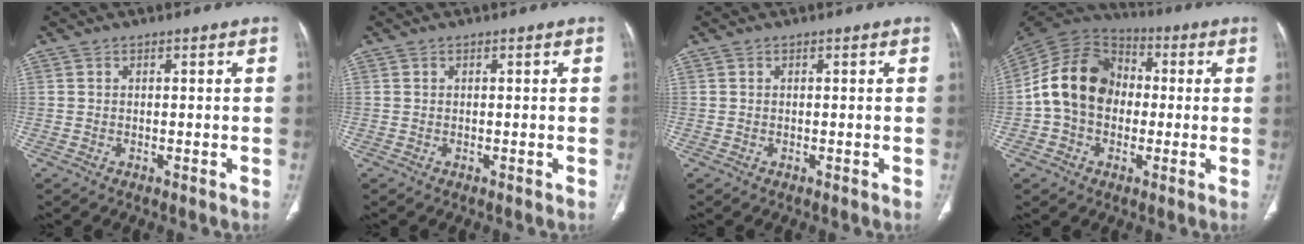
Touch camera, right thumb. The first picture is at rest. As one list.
[{"total": 0.0}, {"total": 0.0}, {"total": 15.5, "force": [-0.4, 12.2, 9.6], "torque": [-0.159, 0.035, -0.019]}]